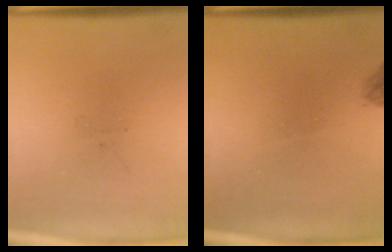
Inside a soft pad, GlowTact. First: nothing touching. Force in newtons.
{"total": 0.8}